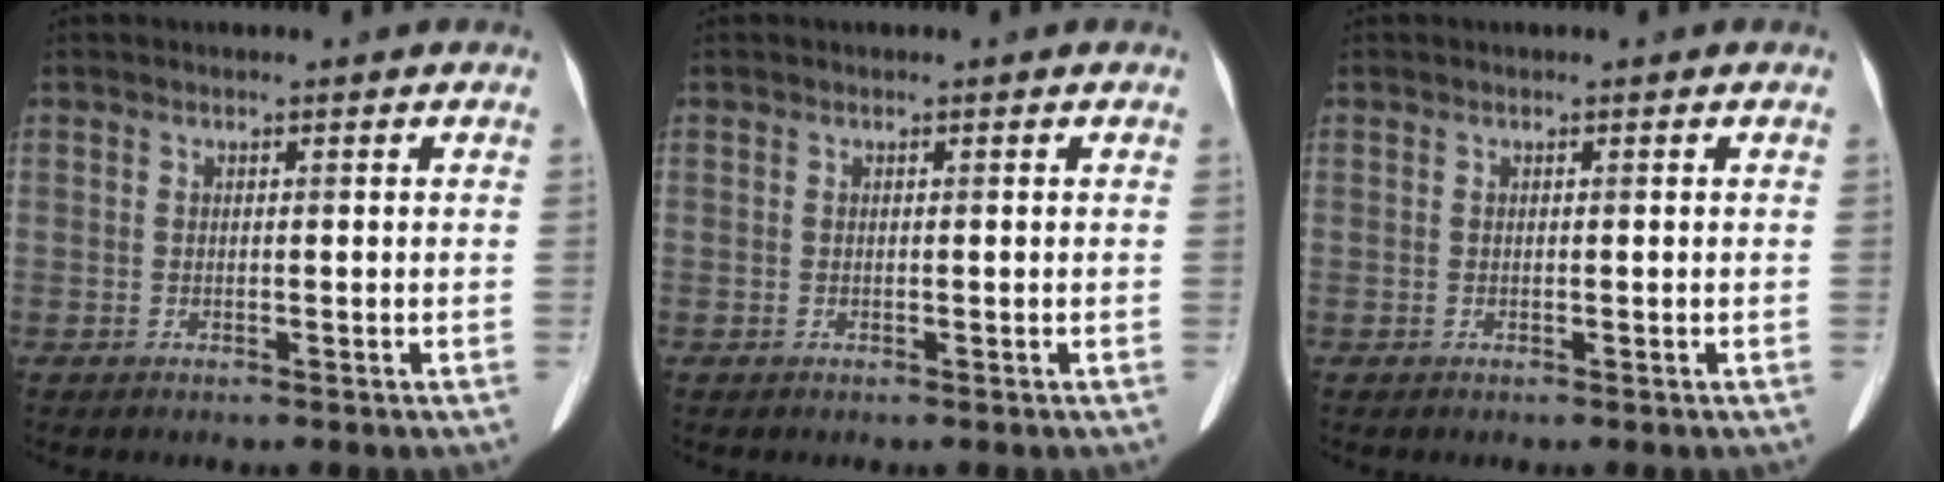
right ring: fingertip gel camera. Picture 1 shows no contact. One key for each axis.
{"total": 0.0}
{"total": 0.0}